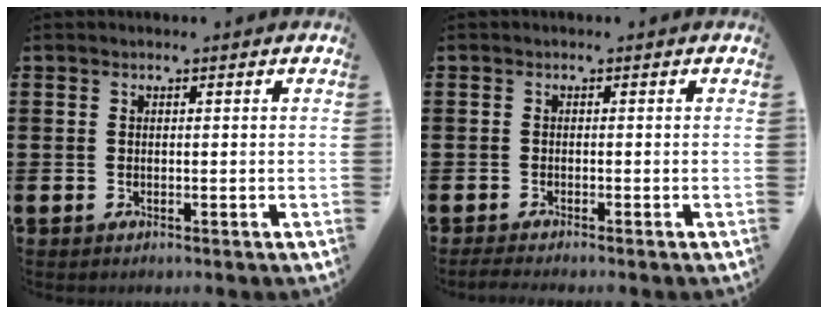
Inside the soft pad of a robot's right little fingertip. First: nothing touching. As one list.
[{"total": 0.9, "force": [-0.7, 0.0, 0.4], "torque": [-0.007, -0.001, -0.015]}]